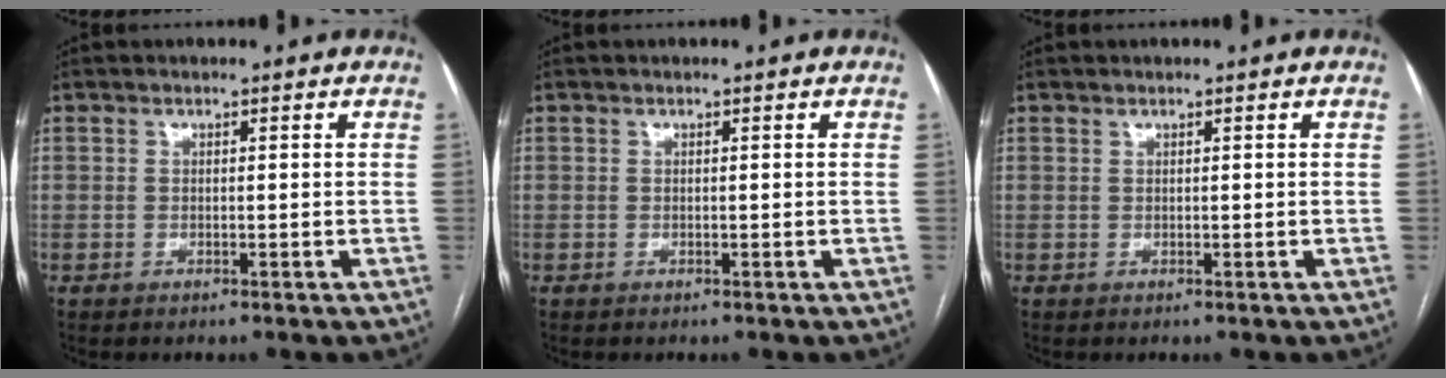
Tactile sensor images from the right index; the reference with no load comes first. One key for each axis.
{"total": 0.0}
{"total": 0.0}